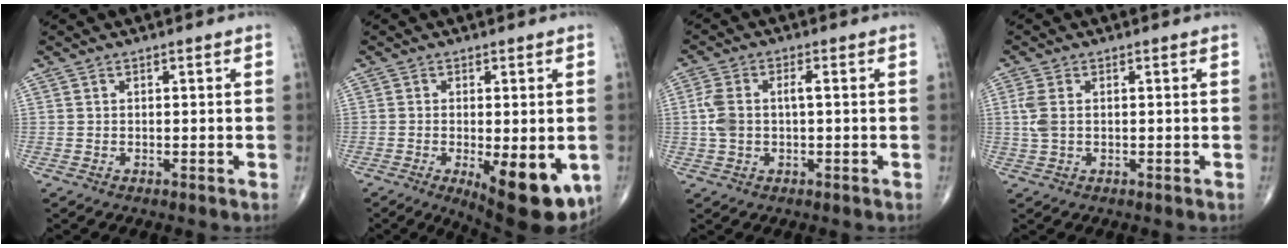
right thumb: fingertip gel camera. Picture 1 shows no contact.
{"total": 13.5, "force": [-4.2, 4.9, 11.8], "torque": [-0.138, -0.018, -0.044]}
{"total": 5.9, "force": [0.2, 2.9, 5.1], "torque": [-0.131, 0.020, 0.003]}
{"total": 3.2, "force": [0.4, 1.8, 2.7], "torque": [-0.084, 0.005, 0.011]}